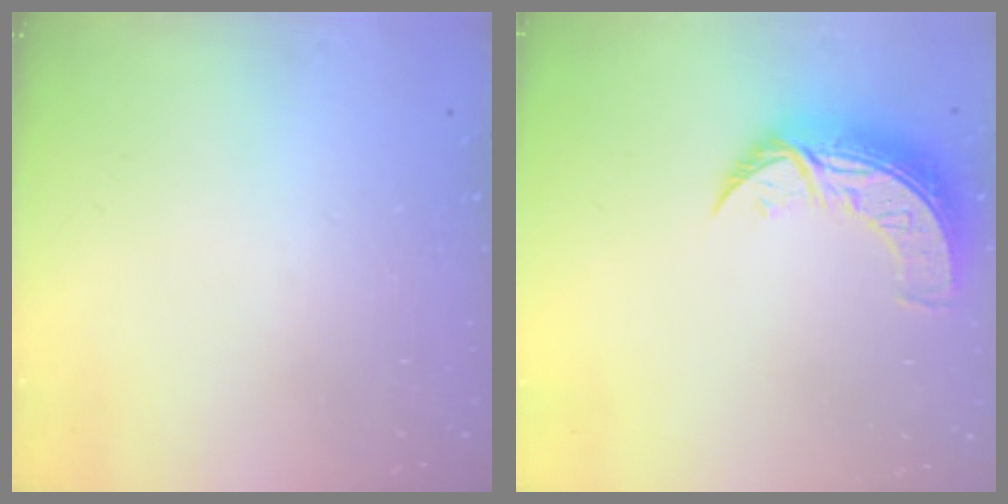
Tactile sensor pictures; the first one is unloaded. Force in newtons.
{"total": 9.7, "press": 9.7, "slide": 0.8}